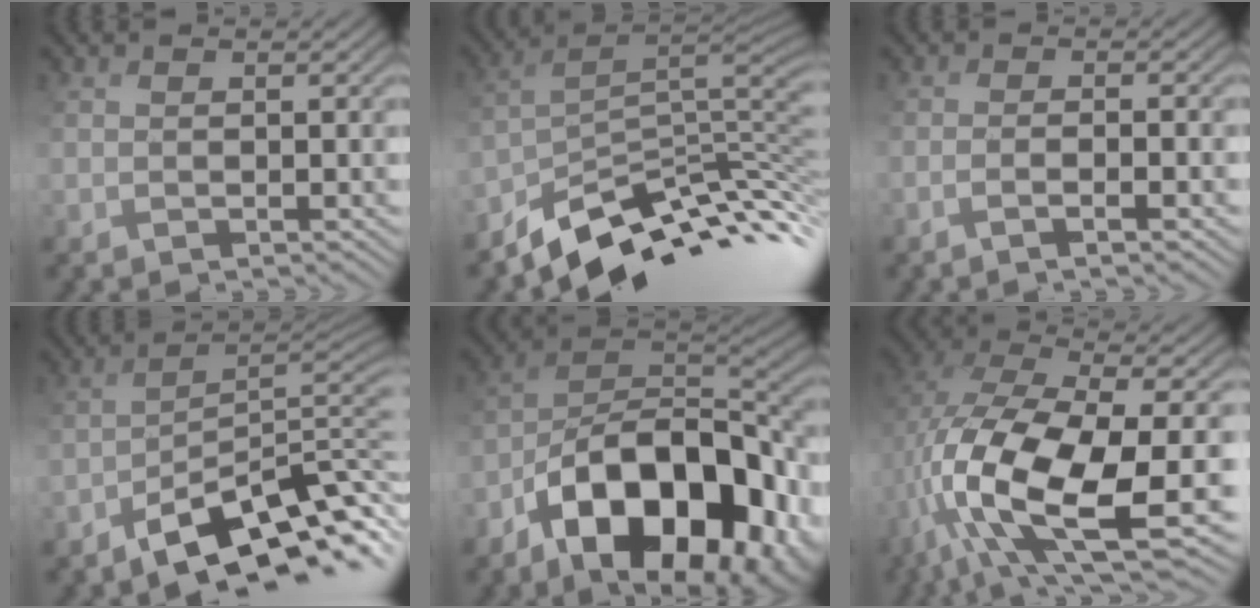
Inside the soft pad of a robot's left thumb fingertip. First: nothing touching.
{"total": 9.1, "force": [-6.1, 3.2, 5.9], "torque": [-0.115, 0.012, -0.101]}
{"total": 2.5, "force": [-1.6, 0.3, 1.9], "torque": [-0.031, 0.010, -0.038]}
{"total": 12.3, "force": [-8.1, 4.2, 8.3], "torque": [-0.142, -0.014, -0.124]}
{"total": 17.7, "force": [-9.0, 9.8, 11.6], "torque": [-0.199, -0.024, -0.143]}
{"total": 15.3, "force": [-3.2, 7.7, 12.8], "torque": [-0.291, -0.033, -0.030]}